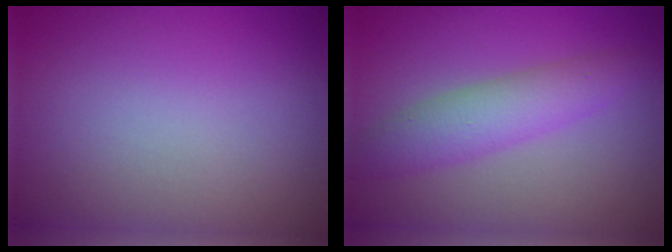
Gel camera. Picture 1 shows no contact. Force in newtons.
{"total": 3.7, "press": 3.7, "slide": 0.1}